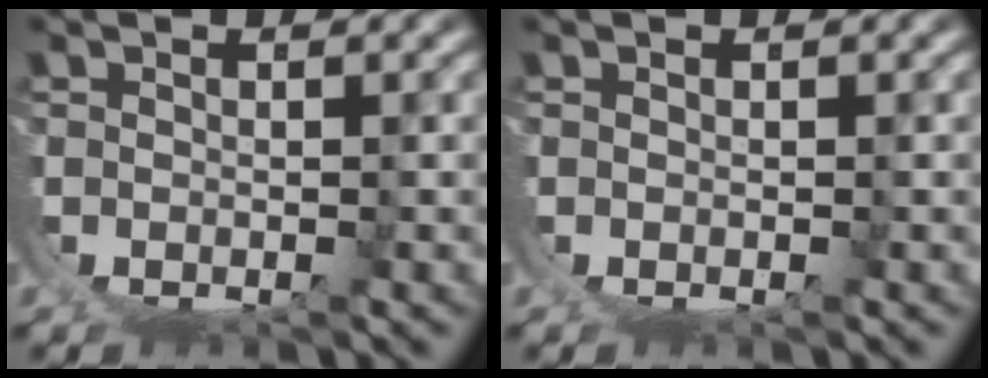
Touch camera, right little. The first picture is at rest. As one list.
[{"total": 0.0}]